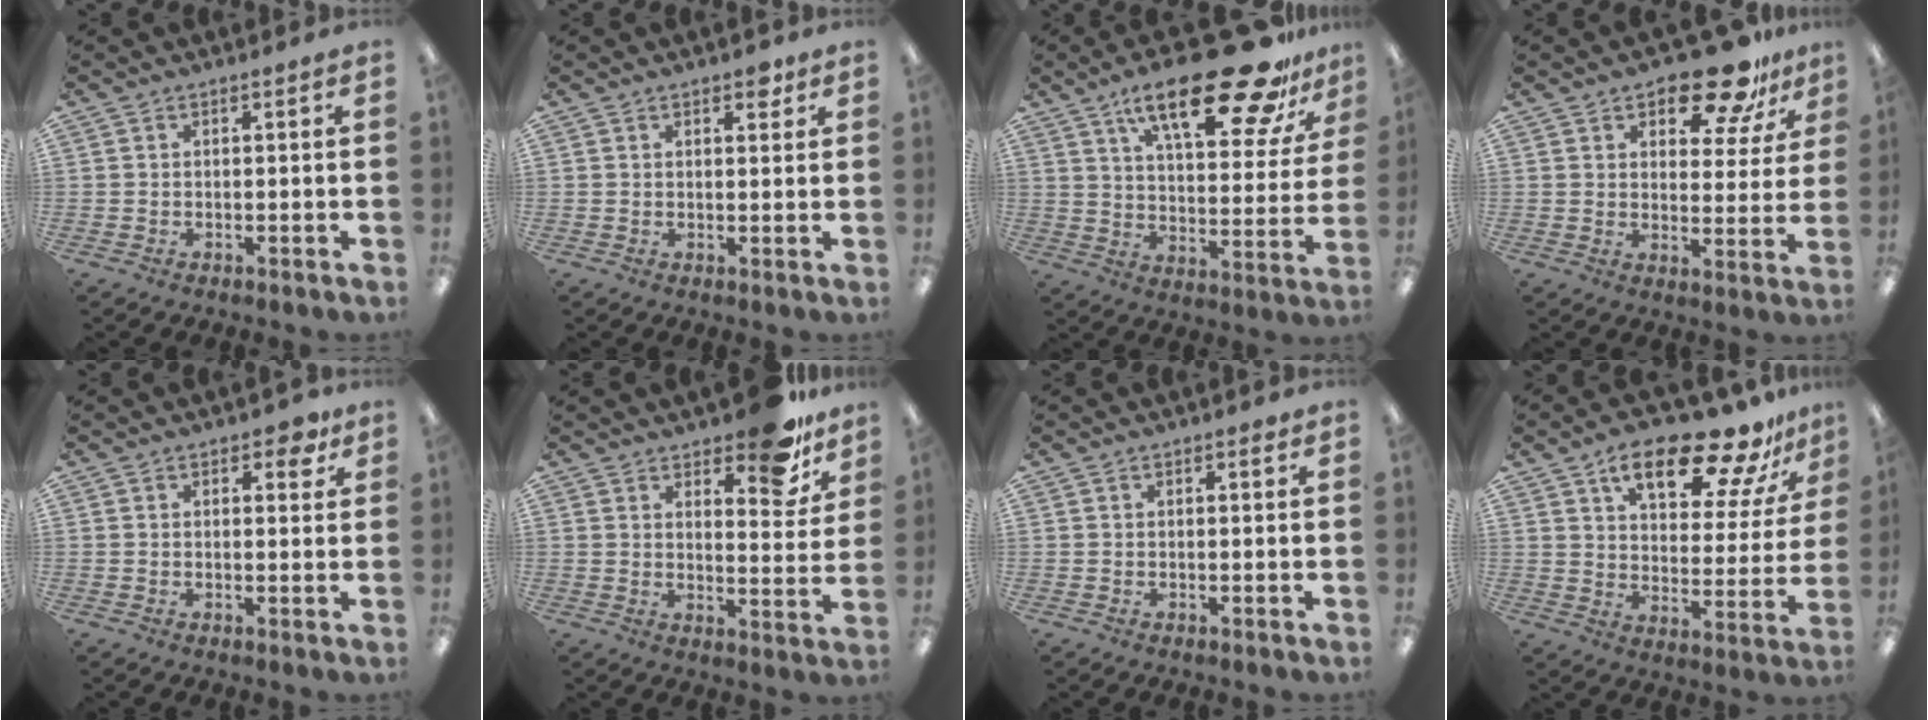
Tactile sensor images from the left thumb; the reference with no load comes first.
{"total": 3.2, "force": [2.0, 1.5, 2.0], "torque": [-0.017, -0.005, 0.029]}
{"total": 24.8, "force": [16.3, 8.1, 16.9], "torque": [-0.255, -0.092, 0.262]}
{"total": 14.3, "force": [10.8, 5.9, 7.4], "torque": [-0.105, -0.066, 0.186]}
{"total": 3.8, "force": [2.1, 2.1, 2.4], "torque": [-0.019, -0.006, 0.031]}
{"total": 12.2, "force": [9.3, 4.5, 6.4], "torque": [-0.070, -0.064, 0.160]}
{"total": 0.9, "force": [0.6, 0.5, 0.5], "torque": [-0.002, -0.001, 0.009]}
{"total": 20.0, "force": [13.8, 7.4, 12.5], "torque": [-0.190, -0.076, 0.225]}